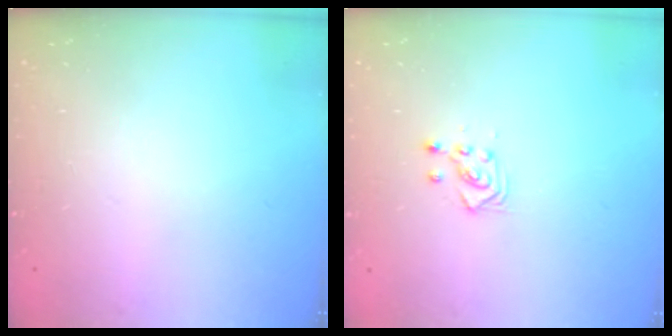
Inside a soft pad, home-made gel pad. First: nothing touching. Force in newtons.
{"total": 3.0, "press": 3.0, "slide": 0.5}